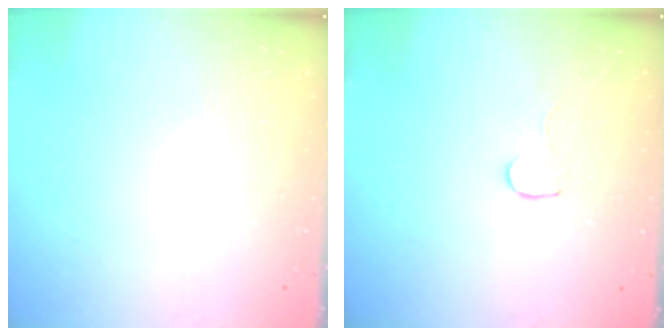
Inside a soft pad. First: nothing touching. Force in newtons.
{"total": 2.7, "press": 2.7, "slide": 0.2}